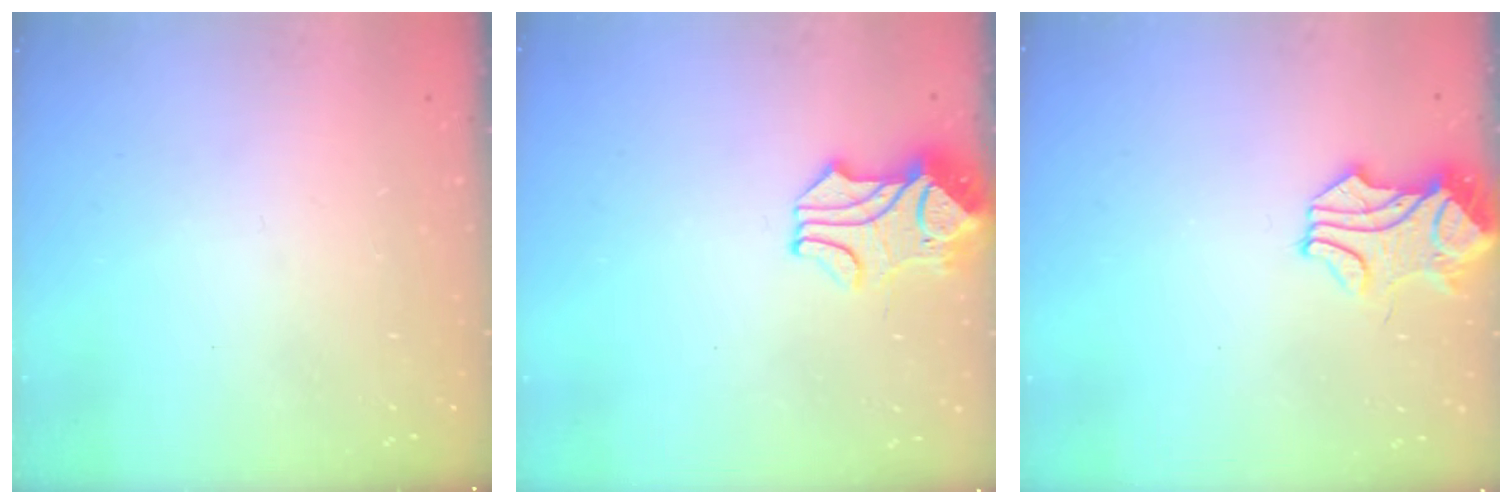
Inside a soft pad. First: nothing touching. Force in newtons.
{"total": 2.3, "press": 2.0, "slide": 1.2}
{"total": 1.6, "press": 1.5, "slide": 0.5}